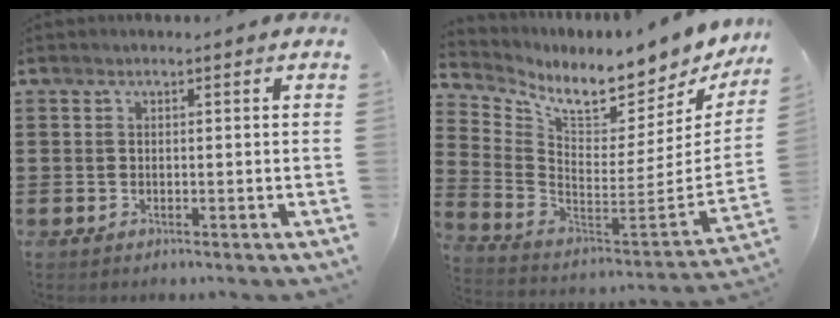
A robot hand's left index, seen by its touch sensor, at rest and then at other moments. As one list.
[{"total": 7.1, "force": [6.5, 0.9, 2.7], "torque": [-0.076, -0.072, 0.105]}]